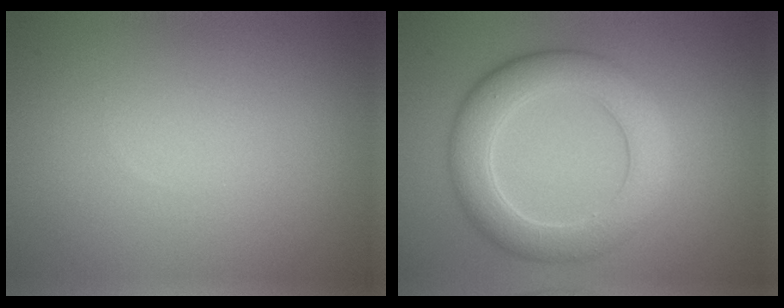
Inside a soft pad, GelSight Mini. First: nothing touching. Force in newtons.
{"total": 6.0, "press": 6.0, "slide": 0.4}